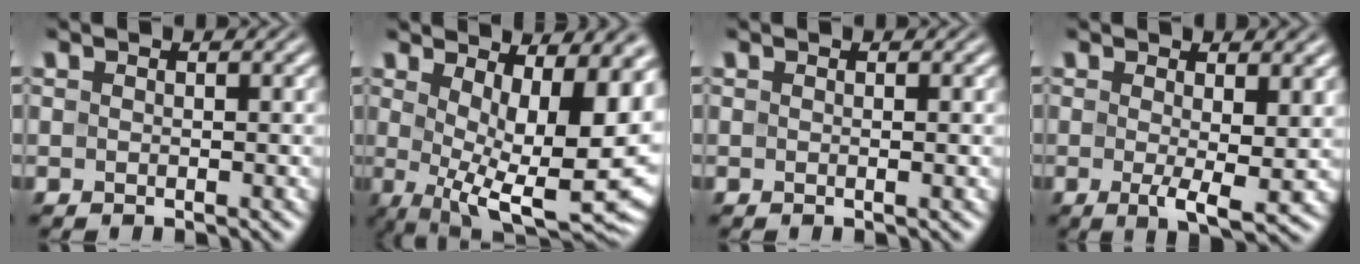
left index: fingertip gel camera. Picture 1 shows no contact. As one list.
[{"total": 14.2, "force": [1.9, 5.5, 13.0], "torque": [-0.167, -0.023, 0.057]}, {"total": 0.5, "force": [0.0, 0.1, 0.5], "torque": [-0.007, 0.001, -0.001]}, {"total": 4.0, "force": [0.3, 0.9, 3.9], "torque": [-0.059, -0.013, 0.006]}]